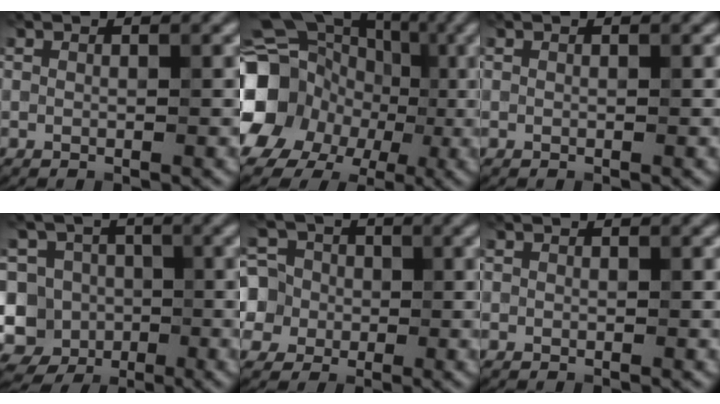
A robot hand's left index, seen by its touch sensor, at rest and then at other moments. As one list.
[{"total": 14.5, "force": [-2.4, 12.9, 6.1], "torque": [-0.129, 0.000, -0.068]}, {"total": 0.0}, {"total": 11.7, "force": [-2.1, 10.9, 3.8], "torque": [-0.092, 0.029, -0.072]}, {"total": 7.0, "force": [0.0, 6.7, 2.0], "torque": [-0.045, 0.029, -0.021]}, {"total": 0.0}]